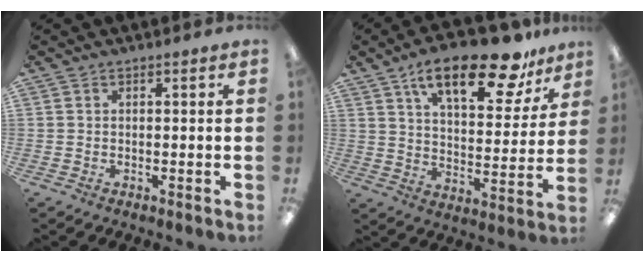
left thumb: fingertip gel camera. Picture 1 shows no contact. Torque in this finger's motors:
{"motor_torque": [0.35, 0.40, 1.35, -1.42, 0.32]}